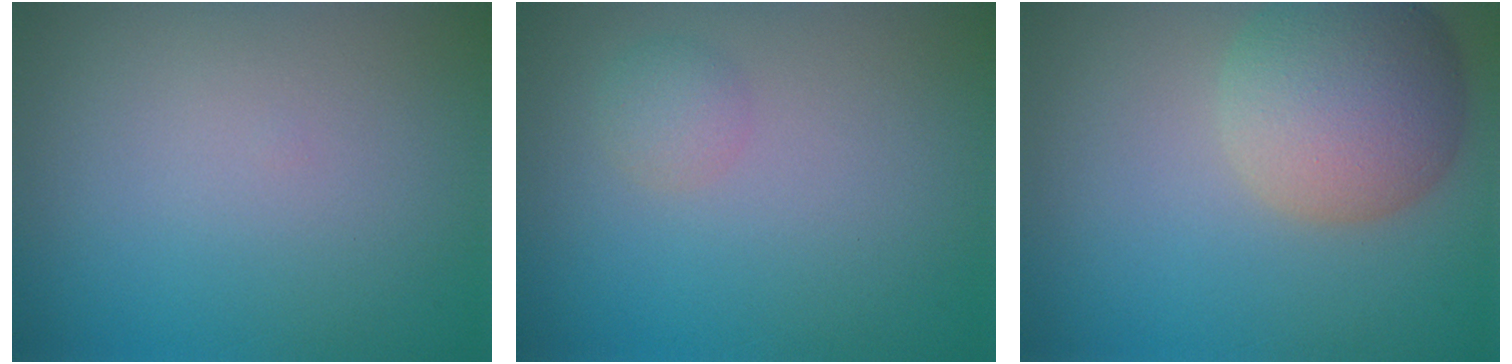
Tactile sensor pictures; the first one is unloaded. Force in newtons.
{"total": 1.3, "press": 1.3, "slide": 0.1}
{"total": 6.9, "press": 6.9, "slide": 0.5}